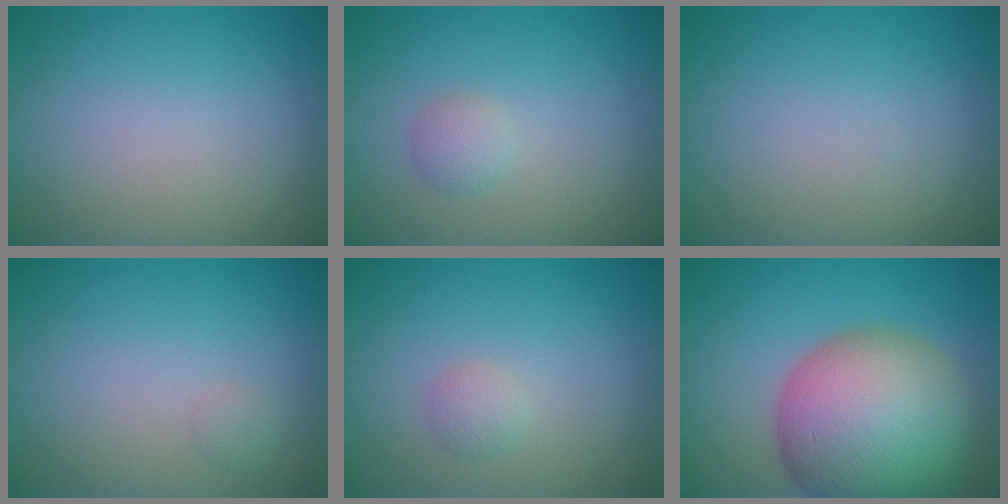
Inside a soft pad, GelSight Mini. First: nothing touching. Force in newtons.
{"total": 1.4, "press": 1.4, "slide": 0.0}
{"total": 0.0}
{"total": 0.7, "press": 0.7, "slide": 0.0}
{"total": 1.2, "press": 1.2, "slide": 0.1}
{"total": 15.3, "press": 15.3, "slide": 0.9}